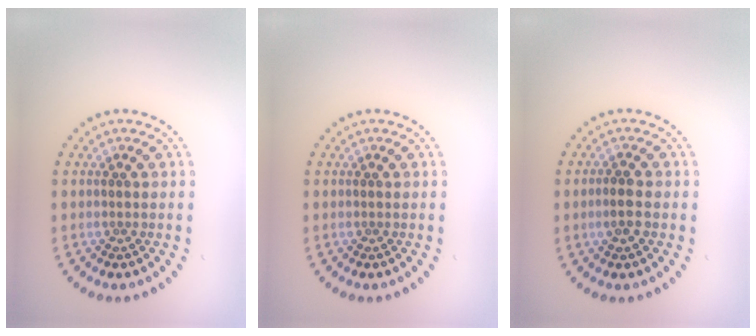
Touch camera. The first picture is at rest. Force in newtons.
{"total": 0.0}
{"total": 1.9, "press": 1.8, "slide": 0.4}